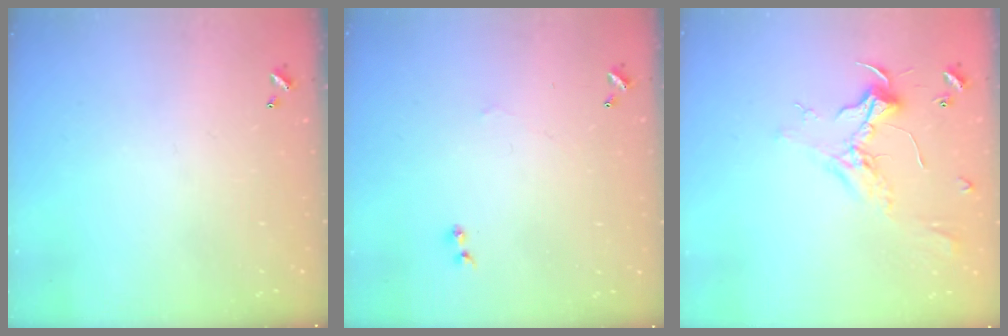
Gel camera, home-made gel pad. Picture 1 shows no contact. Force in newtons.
{"total": 1.4, "press": 1.3, "slide": 0.4}
{"total": 2.4, "press": 2.3, "slide": 0.8}